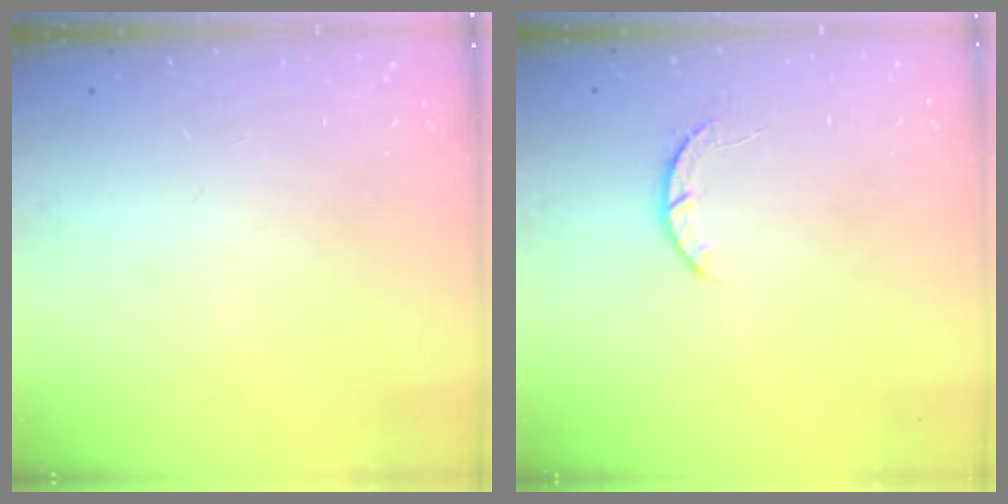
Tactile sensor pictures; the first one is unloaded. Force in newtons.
{"total": 2.6, "press": 2.5, "slide": 0.4}